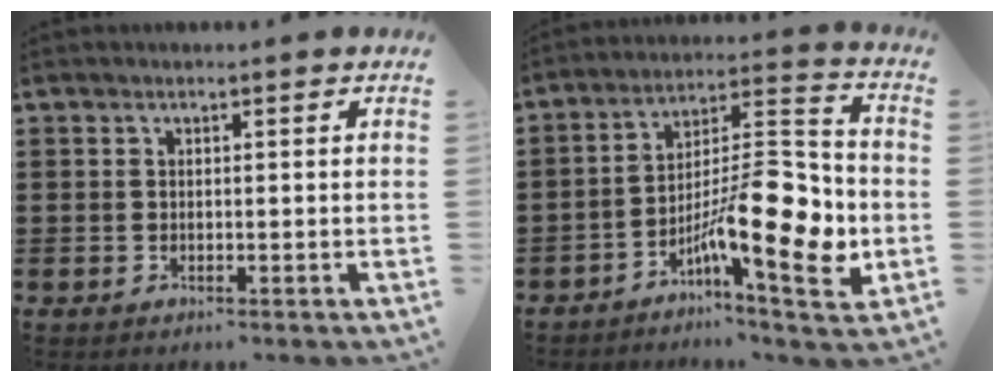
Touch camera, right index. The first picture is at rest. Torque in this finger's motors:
{"motor_torque": [0.64, -0.37, 0.58, 0.21]}